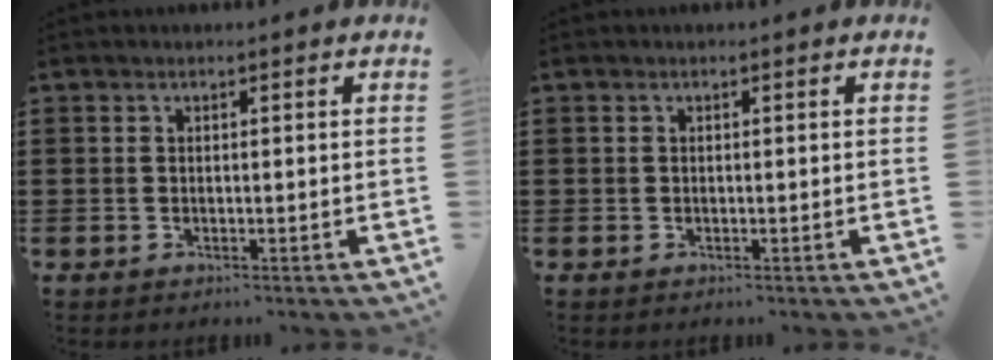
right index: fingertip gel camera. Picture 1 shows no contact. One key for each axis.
{"total": 0.0}